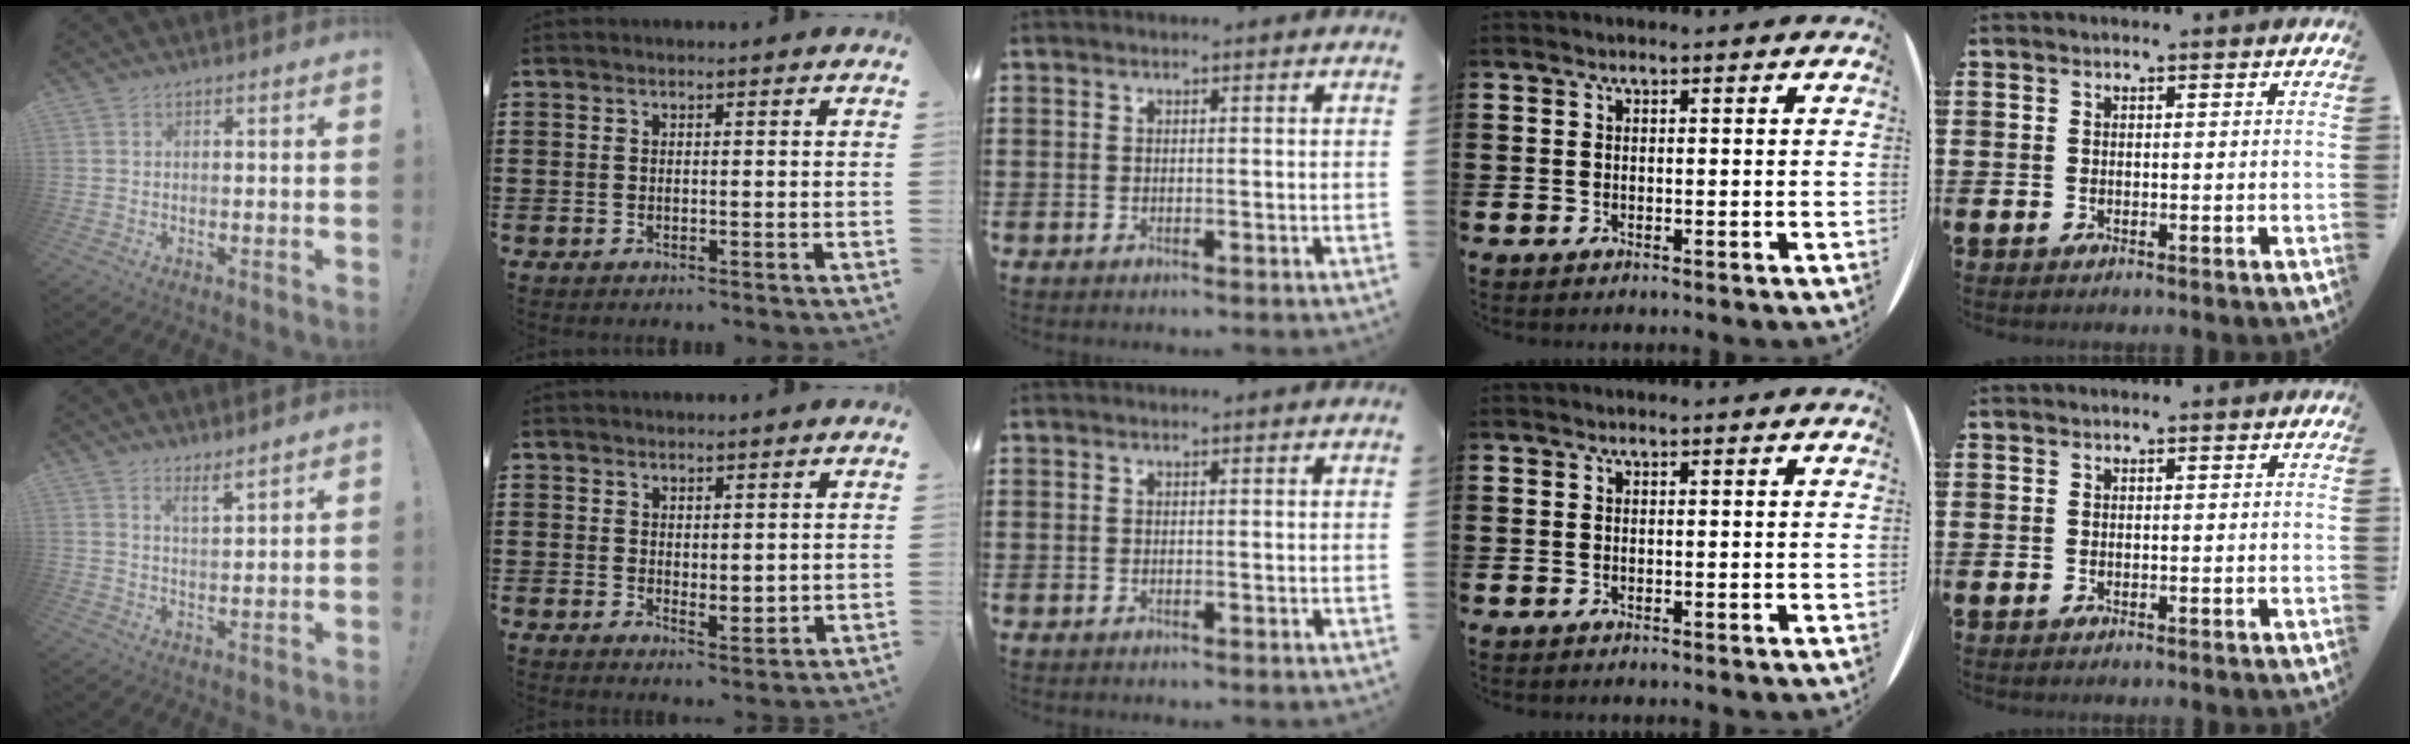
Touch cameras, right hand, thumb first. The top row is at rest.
{"thumb": {"total": 4.2, "force": [3.7, 0.3, 2.1], "torque": [-0.031, -0.027, 0.061]}, "index": {"total": 2.0, "force": [1.6, 0.9, 0.7], "torque": [-0.010, -0.001, 0.031]}}